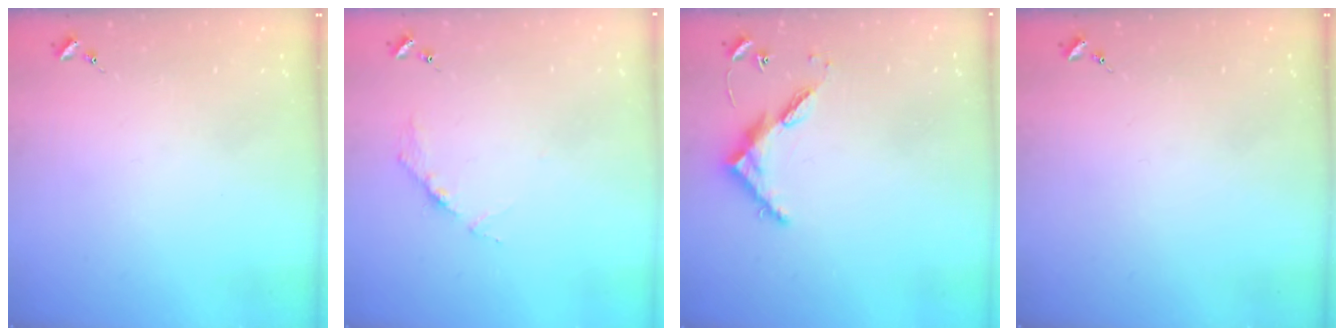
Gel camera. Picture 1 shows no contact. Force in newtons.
{"total": 3.8, "press": 3.8, "slide": 0.4}
{"total": 6.8, "press": 6.8, "slide": 0.5}
{"total": 0.0}